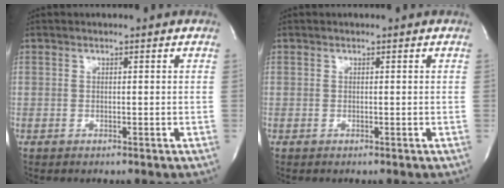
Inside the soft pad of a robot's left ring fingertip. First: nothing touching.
{"total": 0.0}